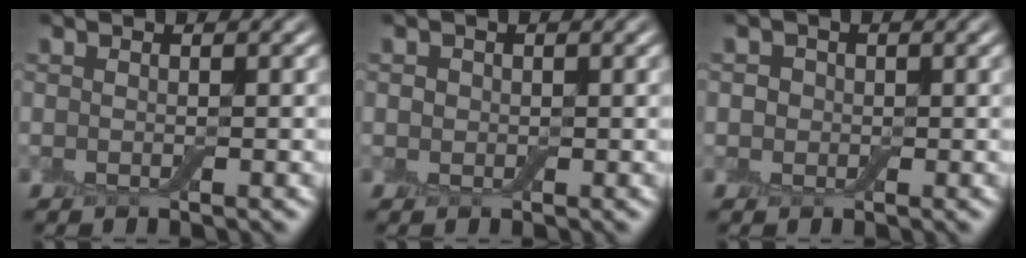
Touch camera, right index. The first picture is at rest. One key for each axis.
{"total": 0.8, "fx": 0.1, "fy": 0.8, "fz": 0.0, "tx": 0.000, "ty": 0.001, "tz": -0.002}
{"total": 1.7, "fx": 0.4, "fy": 1.6, "fz": 0.5, "tx": 0.000, "ty": 0.005, "tz": -0.007}